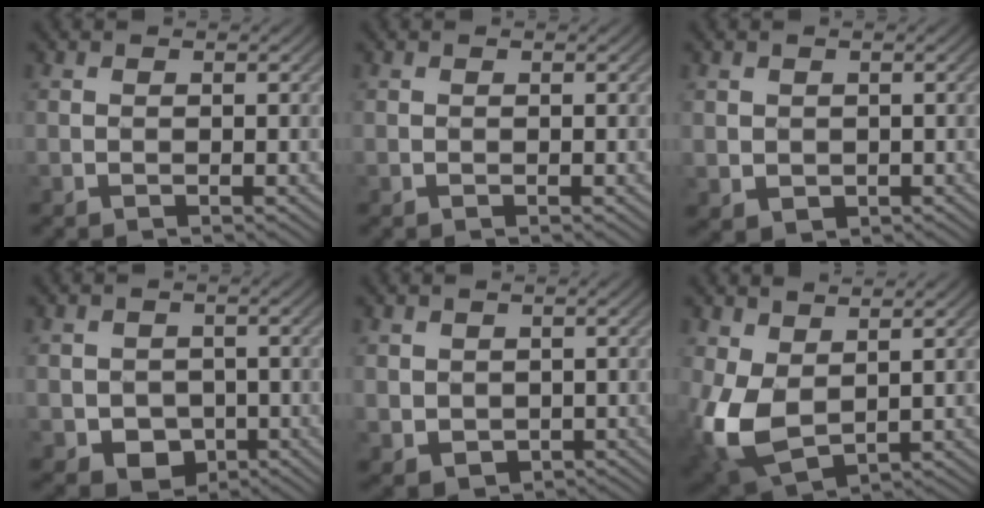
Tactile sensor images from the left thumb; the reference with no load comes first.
{"total": 0.0}
{"total": 1.6, "force": [-0.3, 1.5, 0.4], "torque": [-0.037, -0.002, -0.010]}
{"total": 3.9, "force": [-1.9, 3.1, 1.2], "torque": [-0.050, -0.009, -0.041]}
{"total": 2.3, "force": [-0.4, 2.1, 0.8], "torque": [-0.043, -0.004, -0.010]}
{"total": 8.4, "force": [0.9, 5.7, 6.1], "torque": [-0.166, 0.006, 0.009]}